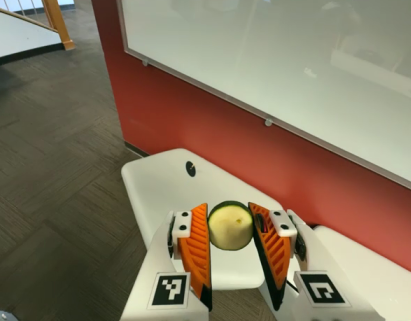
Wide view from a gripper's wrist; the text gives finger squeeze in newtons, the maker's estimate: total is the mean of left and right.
{"total": 10.6, "left": 11.2, "right": 10.1}